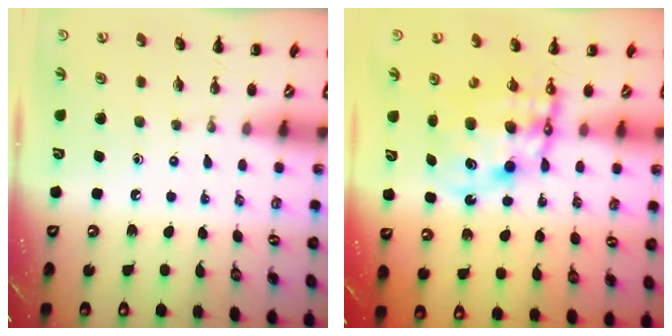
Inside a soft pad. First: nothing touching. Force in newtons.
{"total": 10.6, "press": 10.2, "slide": 2.9}